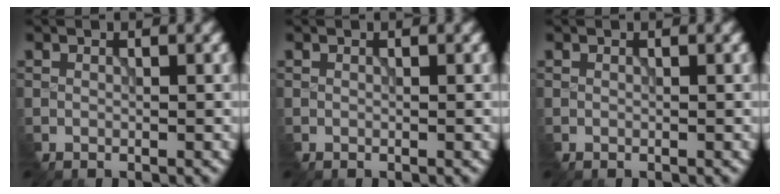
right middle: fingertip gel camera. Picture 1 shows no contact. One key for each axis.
{"total": 0.0}
{"total": 0.0}